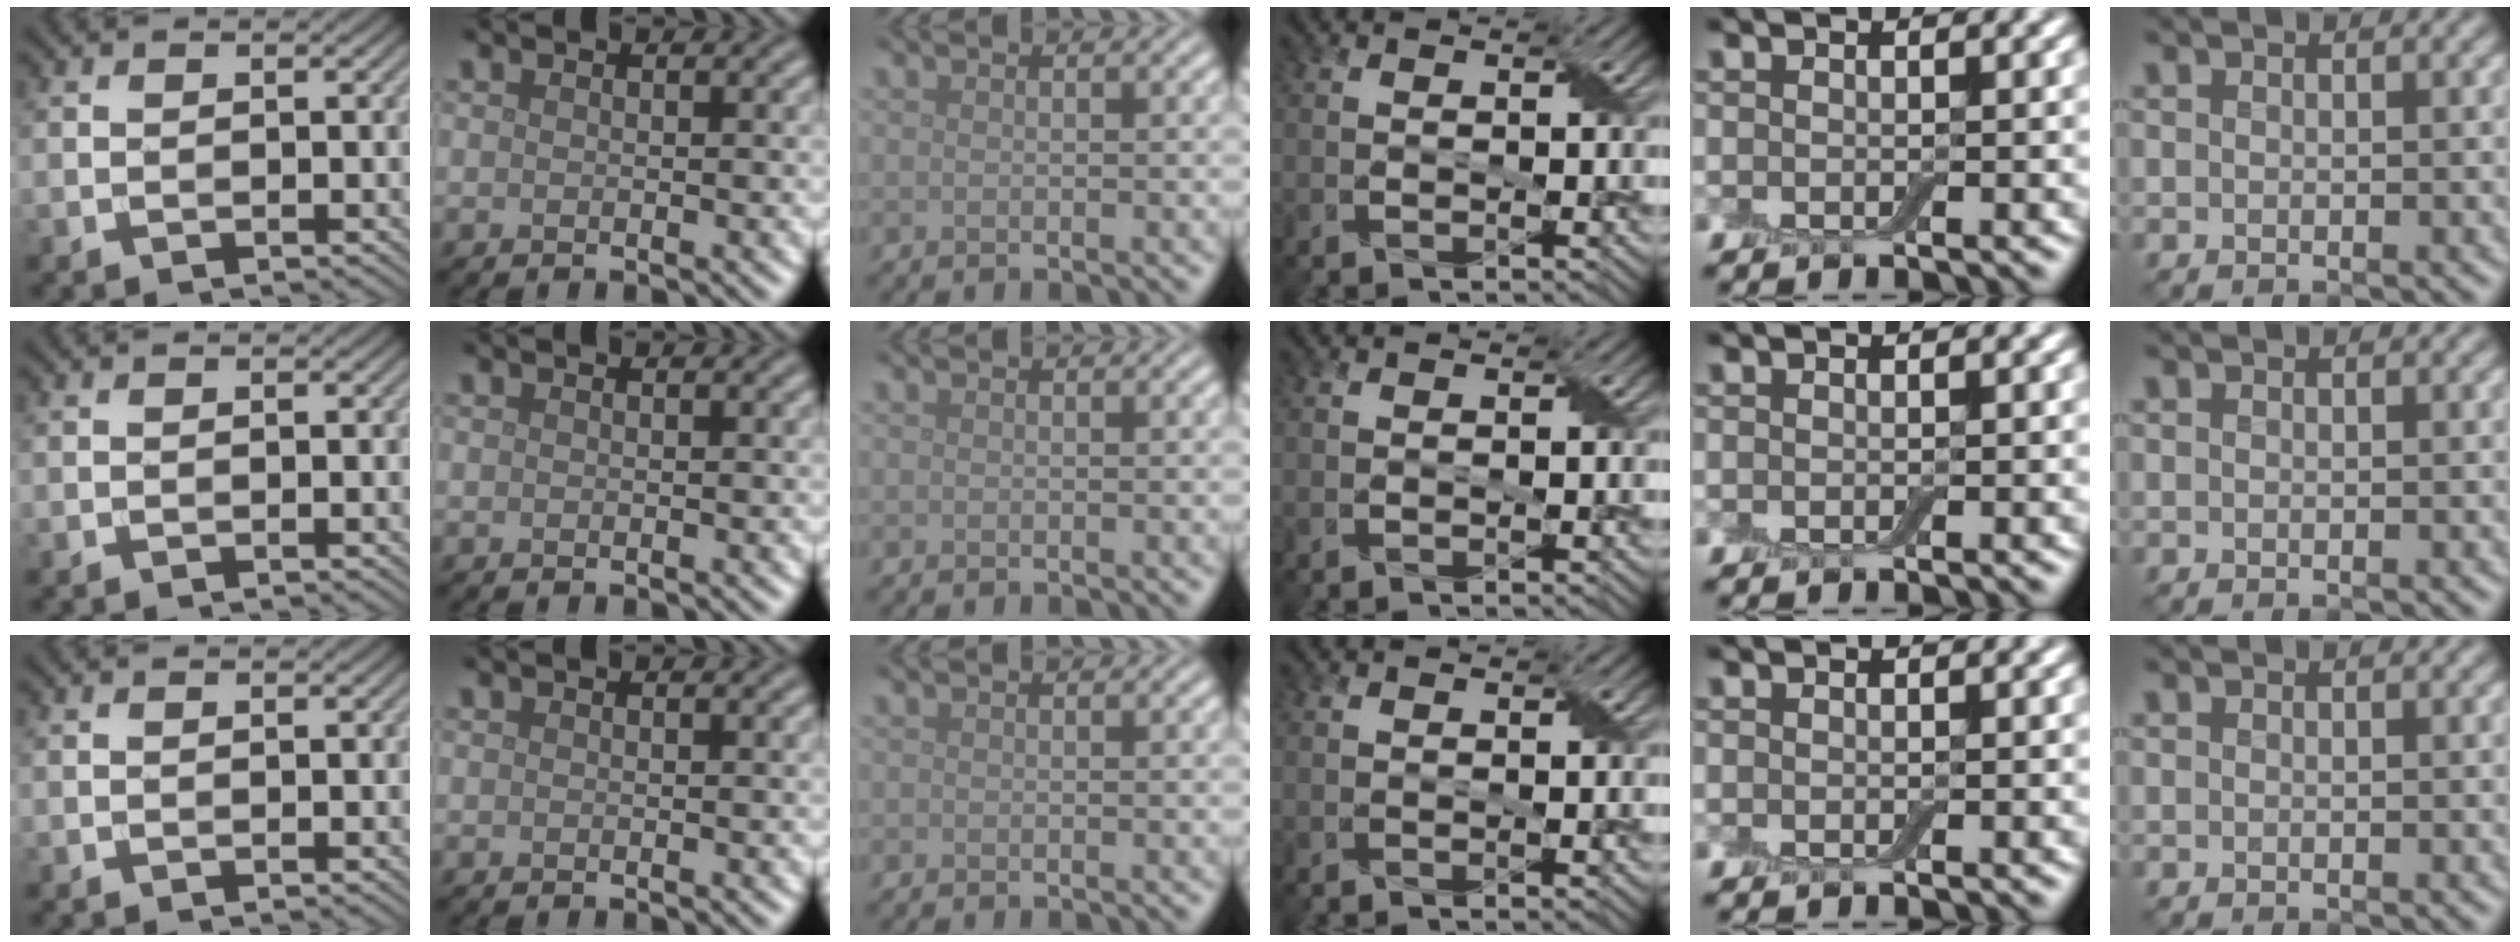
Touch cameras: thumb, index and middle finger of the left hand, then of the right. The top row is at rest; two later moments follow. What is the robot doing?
{"motion": "fold", "object": "cloth"}